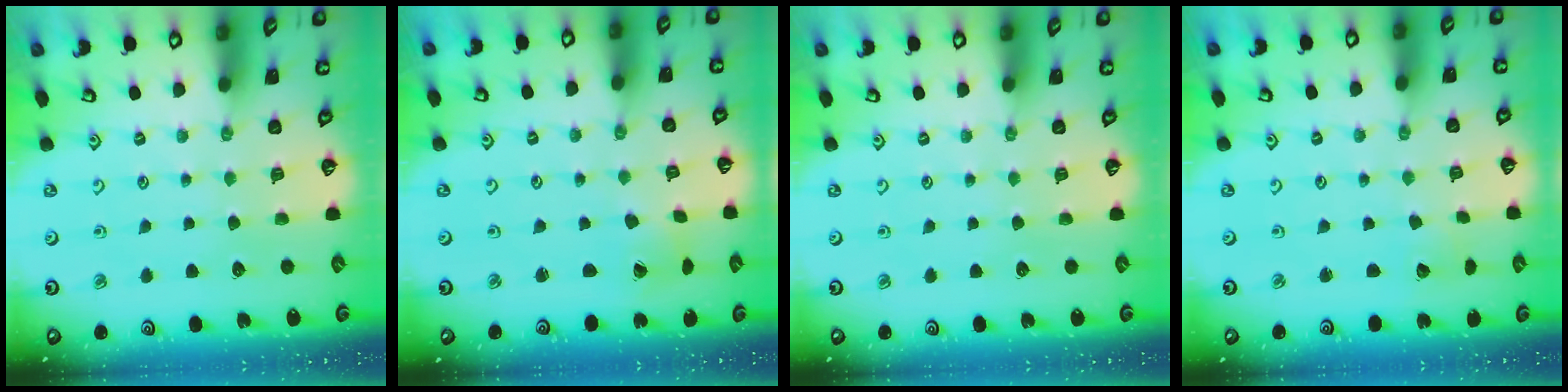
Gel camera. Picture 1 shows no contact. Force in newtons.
{"total": 1.4, "press": 1.4, "slide": 0.2}
{"total": 0.0}
{"total": 2.6, "press": 2.6, "slide": 0.2}